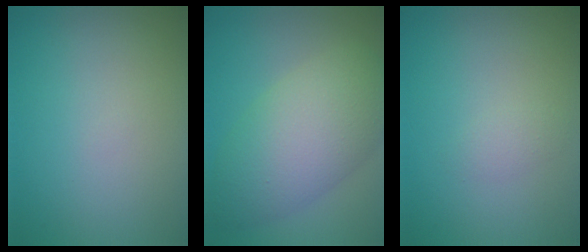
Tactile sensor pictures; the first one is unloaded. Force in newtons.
{"total": 7.9, "press": 7.9, "slide": 0.1}
{"total": 0.9, "press": 0.9, "slide": 0.1}